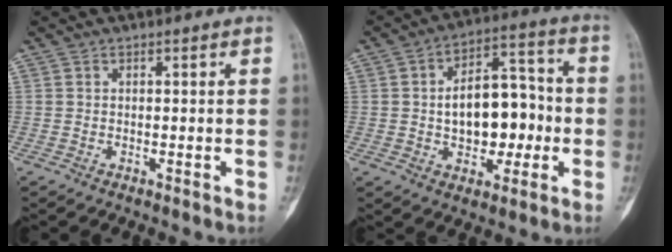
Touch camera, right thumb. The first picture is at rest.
{"total": 14.1, "force": [-1.1, 8.8, 11.0], "torque": [-0.130, 0.037, -0.014]}